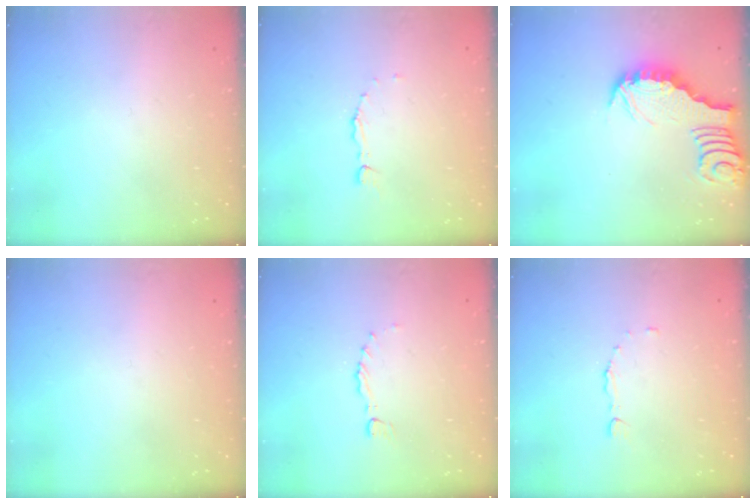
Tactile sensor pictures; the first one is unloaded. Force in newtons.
{"total": 2.0, "press": 2.0, "slide": 0.3}
{"total": 3.0, "press": 3.0, "slide": 0.3}
{"total": 0.0}
{"total": 0.0}
{"total": 3.0, "press": 2.9, "slide": 0.7}